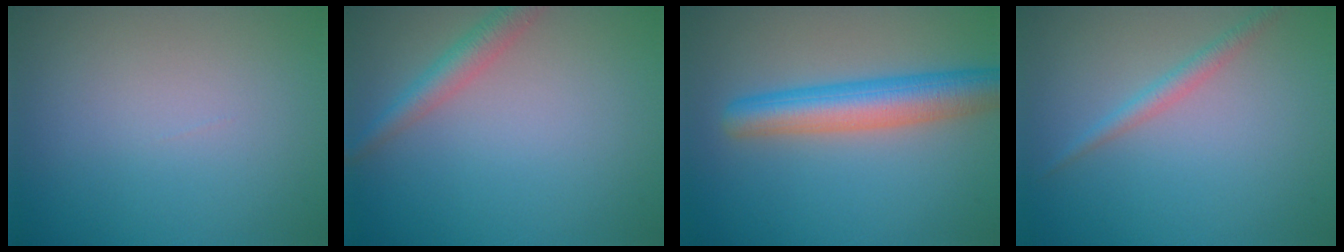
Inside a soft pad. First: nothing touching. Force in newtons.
{"total": 2.8, "press": 2.8, "slide": 0.1}
{"total": 6.1, "press": 6.1, "slide": 0.2}
{"total": 1.6, "press": 1.6, "slide": 0.0}